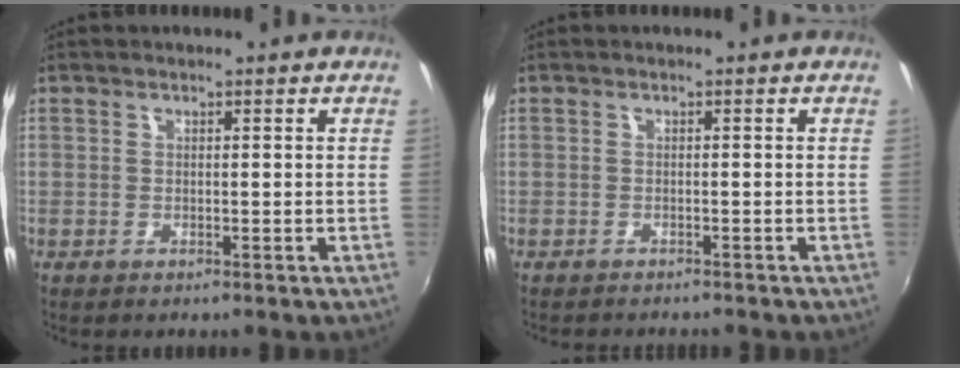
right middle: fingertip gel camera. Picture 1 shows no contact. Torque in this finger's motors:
{"motor_torque": [0.53, -0.39, 0.02, 0.02]}